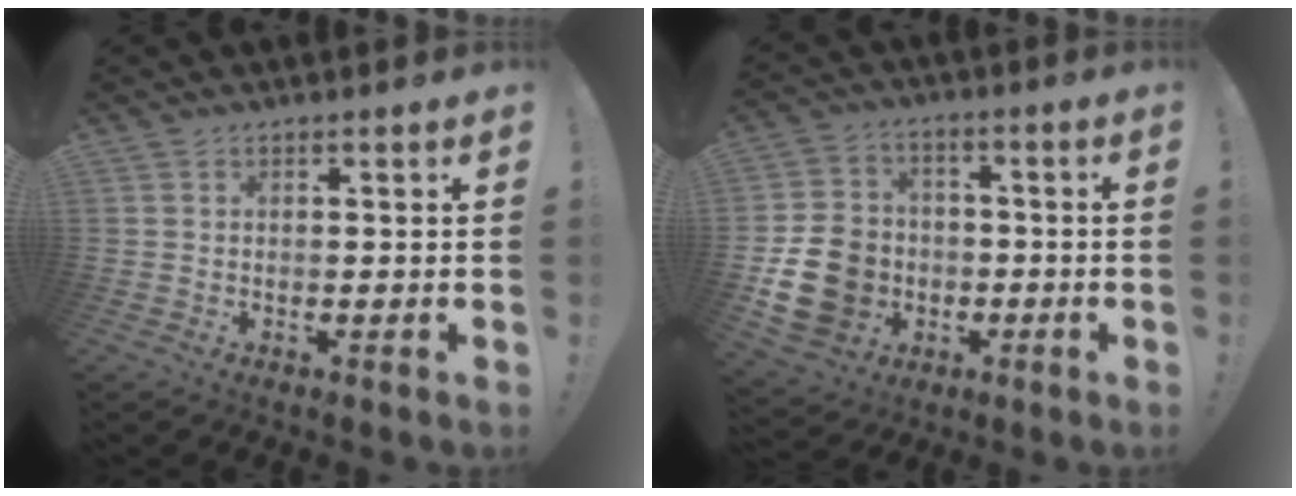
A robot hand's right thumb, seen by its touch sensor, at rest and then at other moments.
{"total": 15.9, "force": [-3.8, 13.5, 7.4], "torque": [-0.134, 0.029, -0.060]}